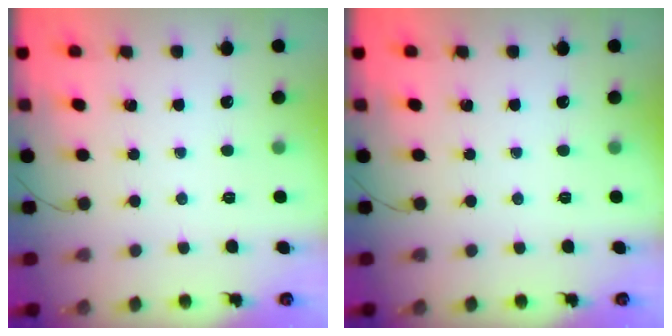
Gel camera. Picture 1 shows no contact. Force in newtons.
{"total": 0.0}